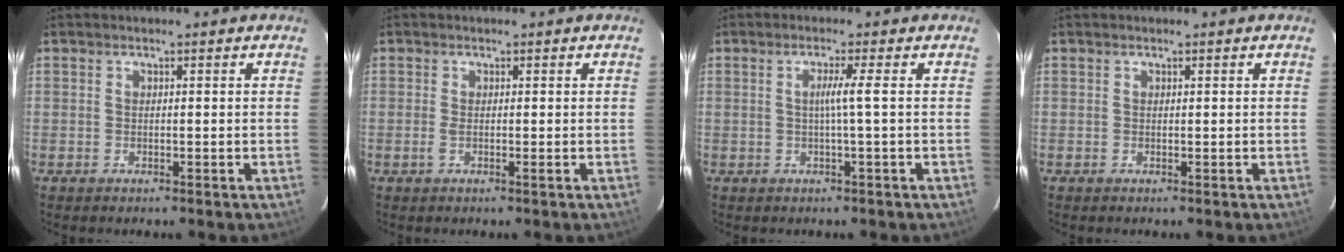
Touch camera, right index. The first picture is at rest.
{"total": 1.2, "force": [-0.2, 0.1, 1.2], "torque": [-0.023, -0.003, -0.004]}
{"total": 2.6, "force": [0.1, -1.0, 2.4], "torque": [-0.044, -0.002, 0.002]}
{"total": 0.0}